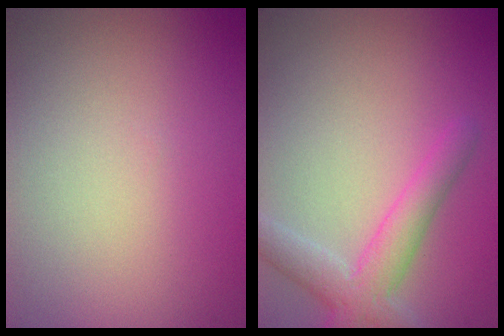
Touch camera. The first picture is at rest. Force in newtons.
{"total": 4.1, "press": 4.1, "slide": 0.2}